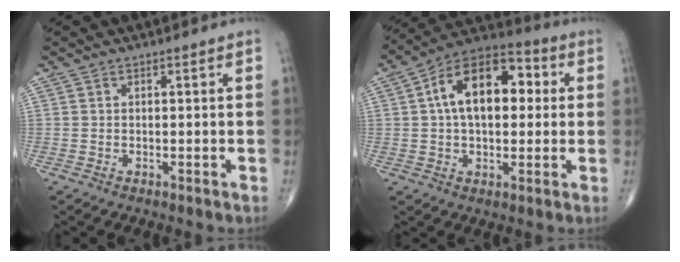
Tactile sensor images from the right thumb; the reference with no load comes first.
{"total": 16.4, "force": [2.8, 9.5, 13.0], "torque": [-0.191, 0.030, 0.036]}